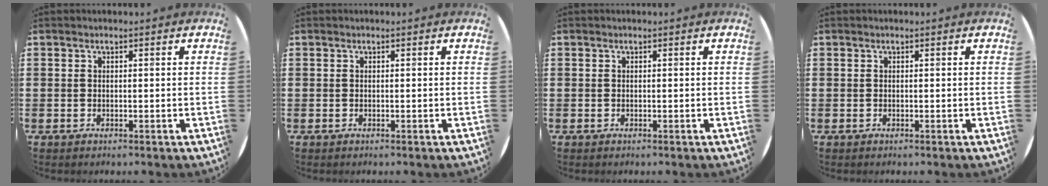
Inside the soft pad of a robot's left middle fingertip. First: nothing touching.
{"total": 0.0}
{"total": 0.0}
{"total": 0.0}